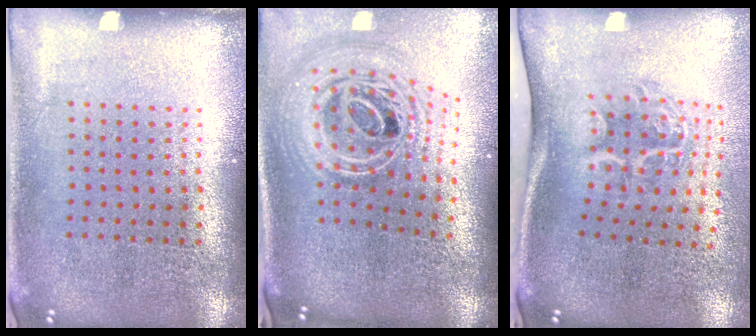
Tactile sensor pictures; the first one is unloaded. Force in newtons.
{"total": 3.0, "press": 2.1, "slide": 2.1}
{"total": 2.0, "press": 1.3, "slide": 1.6}